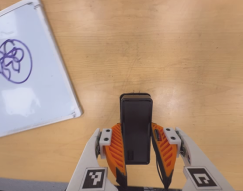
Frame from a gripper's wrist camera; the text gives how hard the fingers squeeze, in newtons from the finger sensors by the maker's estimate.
{"total": 4.6, "left": 3.1, "right": 6.1}